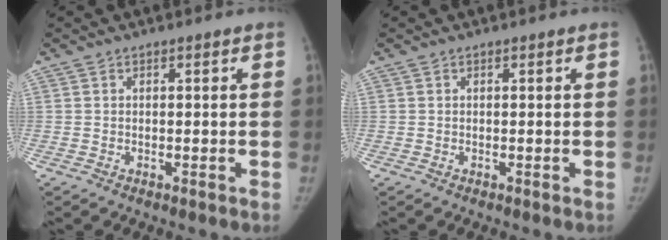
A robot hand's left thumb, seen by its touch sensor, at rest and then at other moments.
{"total": 0.0}